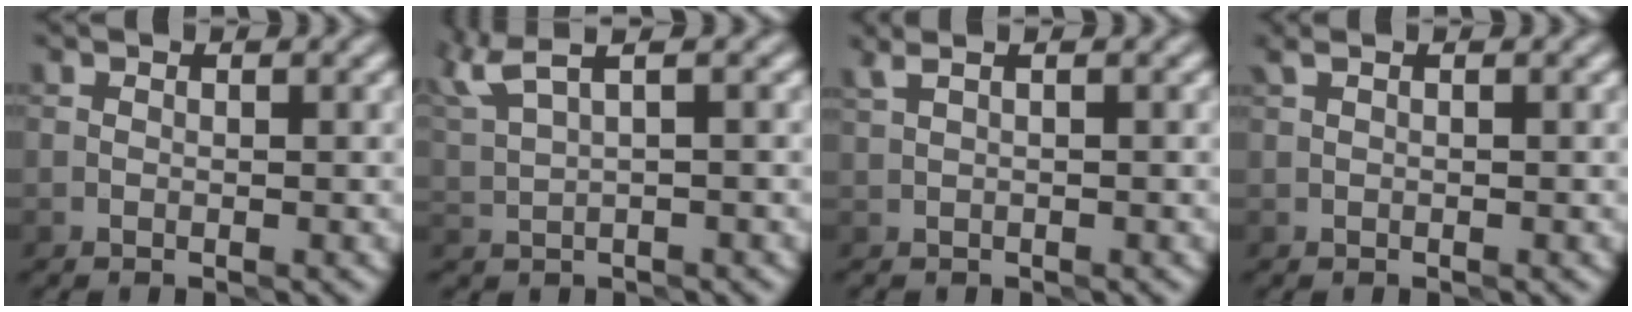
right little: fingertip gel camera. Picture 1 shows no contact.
{"total": 4.1, "force": [3.0, 1.1, 2.6], "torque": [-0.061, 0.013, 0.059]}
{"total": 0.8, "force": [0.4, 0.2, 0.7], "torque": [-0.010, 0.006, 0.009]}
{"total": 0.0}